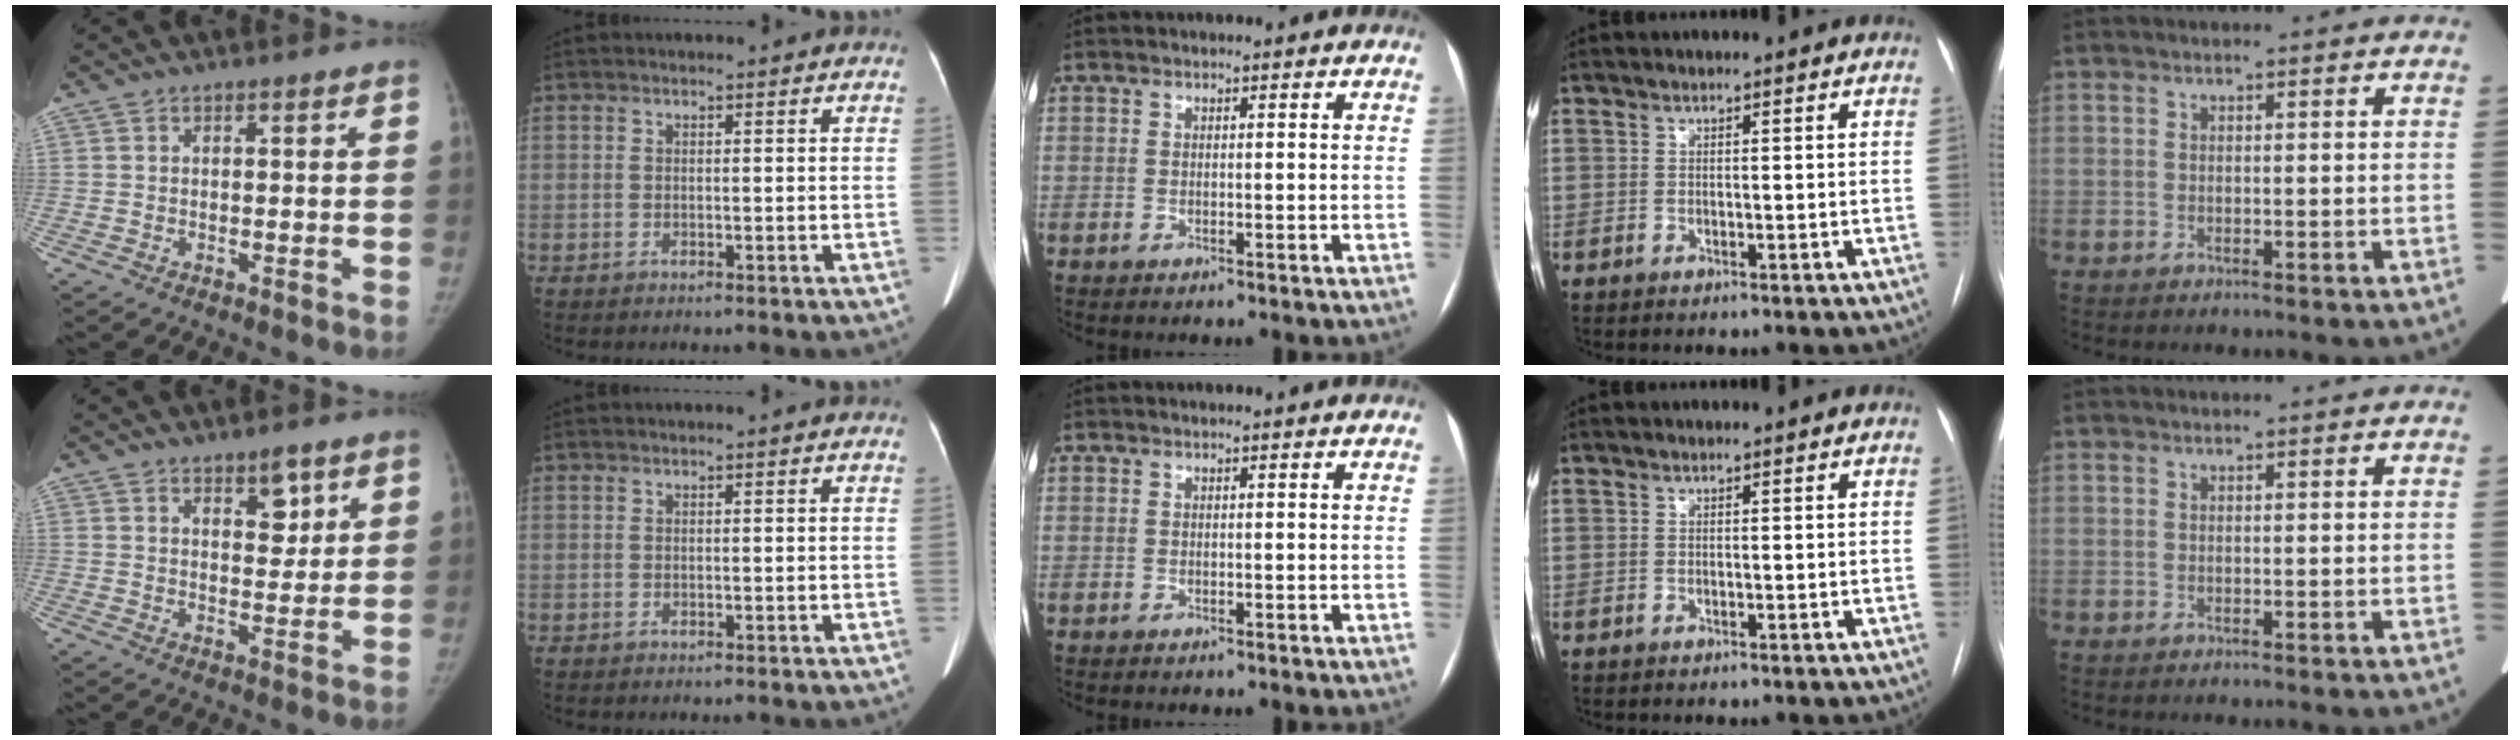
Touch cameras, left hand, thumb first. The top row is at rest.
{"thumb": {"total": 5.3, "force": [3.0, 2.6, 3.5], "torque": [-0.028, -0.020, 0.044]}}